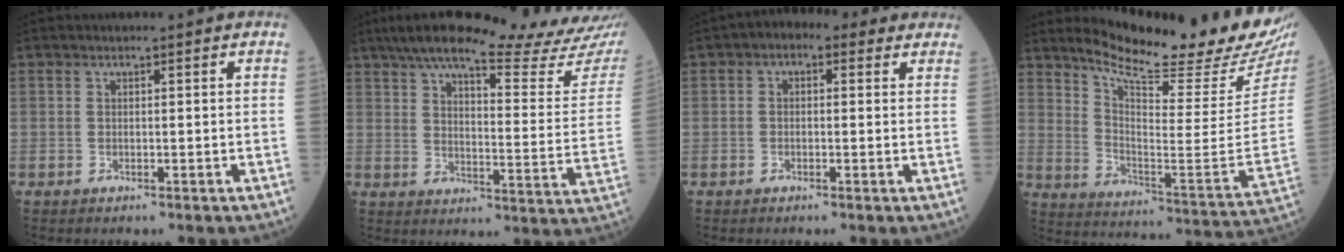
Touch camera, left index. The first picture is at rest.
{"total": 27.8, "force": [24.0, 1.1, 14.1], "torque": [-0.213, -0.057, 0.302]}
{"total": 4.7, "force": [2.3, 2.8, 3.0], "torque": [-0.038, 0.031, 0.023]}
{"total": 23.8, "force": [20.6, 1.2, 11.8], "torque": [-0.190, -0.094, 0.283]}